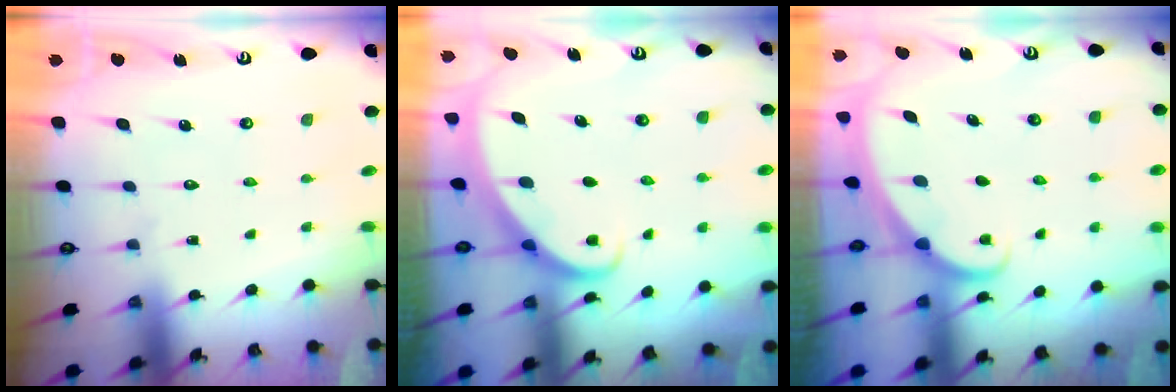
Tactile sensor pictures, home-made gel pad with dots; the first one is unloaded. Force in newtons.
{"total": 2.9, "press": 2.9, "slide": 0.2}
{"total": 1.2, "press": 1.2, "slide": 0.0}